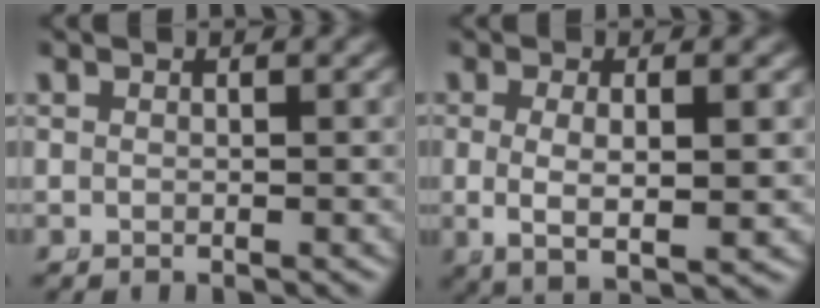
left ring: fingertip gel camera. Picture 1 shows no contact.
{"total": 5.1, "force": [-0.1, 2.0, 4.7], "torque": [-0.091, -0.013, 0.010]}